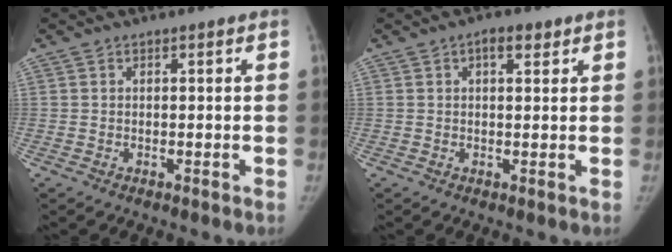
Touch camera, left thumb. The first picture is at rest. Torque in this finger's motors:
{"motor_torque": [0.14, -0.05, 0.80, -0.25, 0.09]}